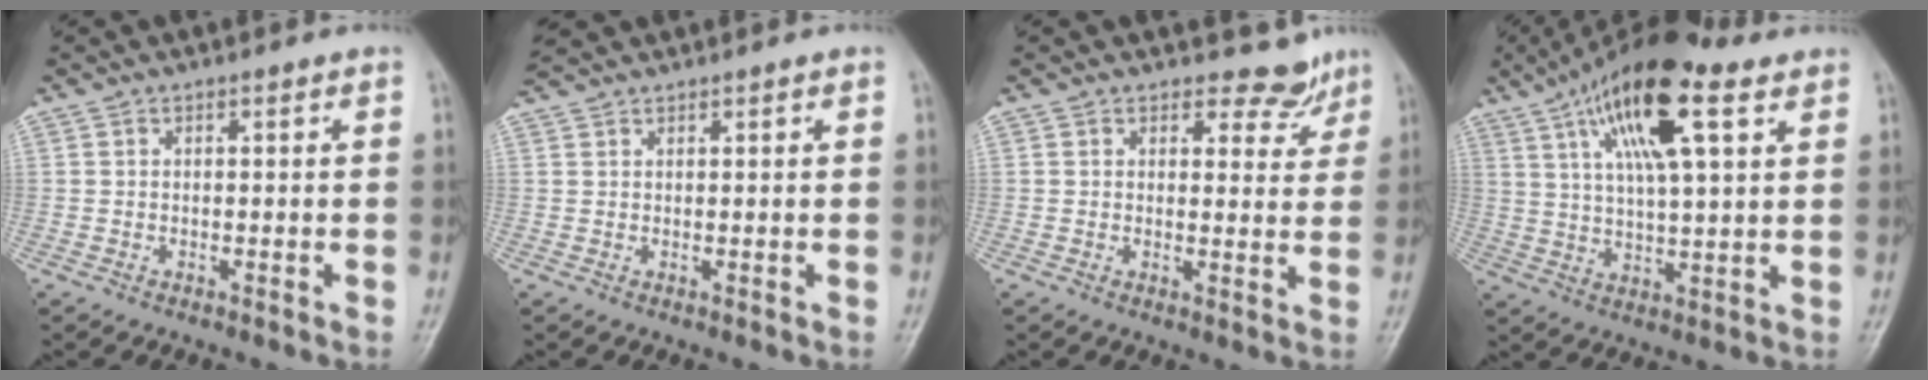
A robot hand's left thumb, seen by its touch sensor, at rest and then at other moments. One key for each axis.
{"total": 3.3, "fx": 3.1, "fy": 0.3, "fz": 1.0, "tx": -0.018, "ty": 0.018, "tz": 0.062}
{"total": 5.0, "fx": 4.4, "fy": 2.4, "fz": 0.4, "tx": 0.021, "ty": -0.037, "tz": 0.051}
{"total": 17.4, "fx": 8.7, "fy": 5.4, "fz": 14.1, "tx": -0.227, "ty": -0.007, "tz": 0.150}